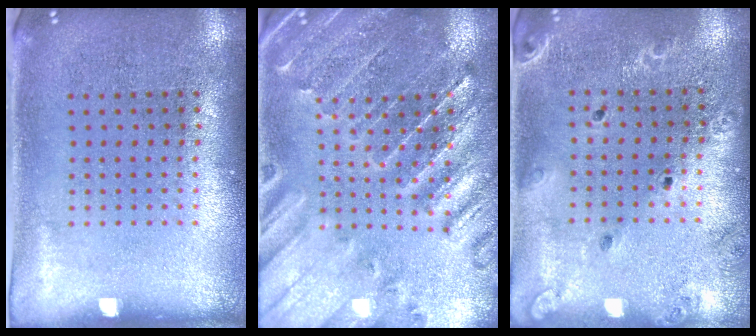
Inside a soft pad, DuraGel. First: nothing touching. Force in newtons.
{"total": 1.3, "press": 1.3, "slide": 0.4}
{"total": 1.5, "press": 1.4, "slide": 0.2}